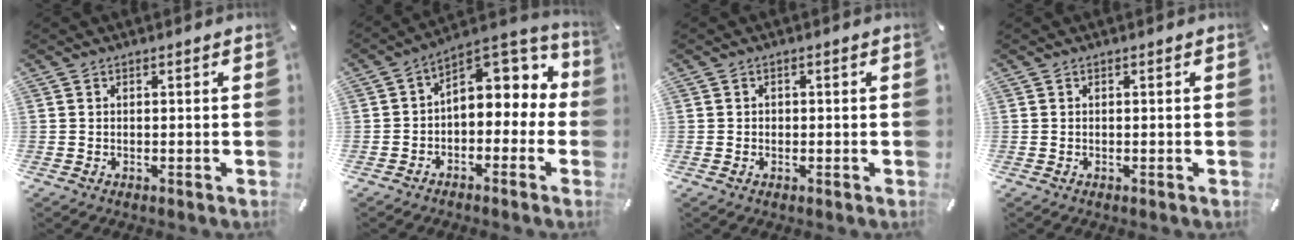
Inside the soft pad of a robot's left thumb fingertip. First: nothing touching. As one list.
[{"total": 9.4, "force": [2.5, 6.8, 6.0], "torque": [-0.072, -0.021, 0.045]}, {"total": 1.0, "force": [-0.3, 0.9, 0.3], "torque": [-0.007, 0.004, -0.009]}, {"total": 0.0}]